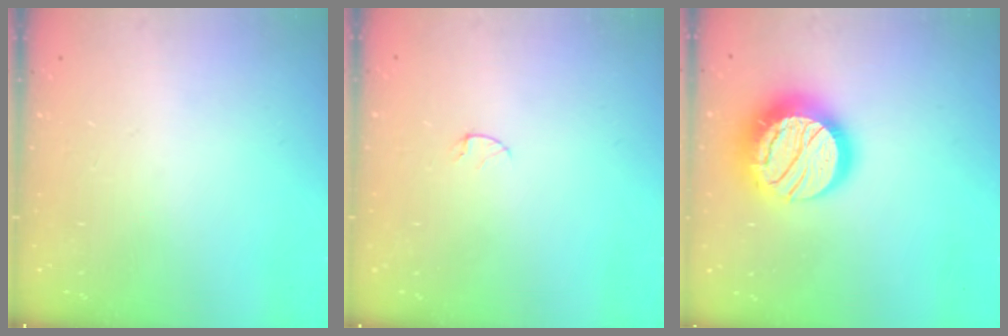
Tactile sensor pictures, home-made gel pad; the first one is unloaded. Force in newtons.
{"total": 2.9, "press": 2.9, "slide": 0.3}
{"total": 21.6, "press": 21.6, "slide": 1.6}